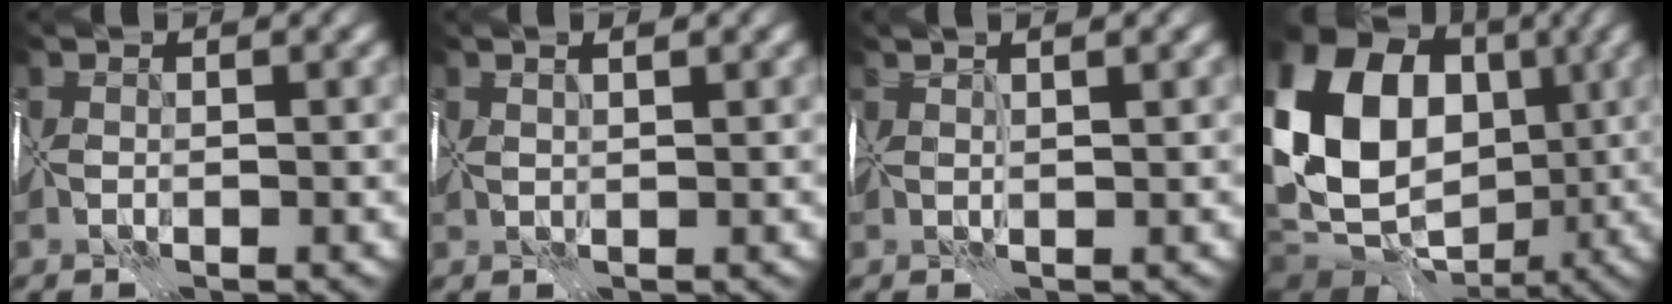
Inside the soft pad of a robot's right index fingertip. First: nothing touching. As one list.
[{"total": 1.9, "force": [1.4, 0.3, 1.2], "torque": [-0.005, 0.019, 0.011]}, {"total": 3.8, "force": [2.2, 1.0, 2.9], "torque": [-0.028, 0.032, 0.014]}, {"total": 14.5, "force": [0.2, 11.4, 8.9], "torque": [-0.161, 0.016, -0.007]}]